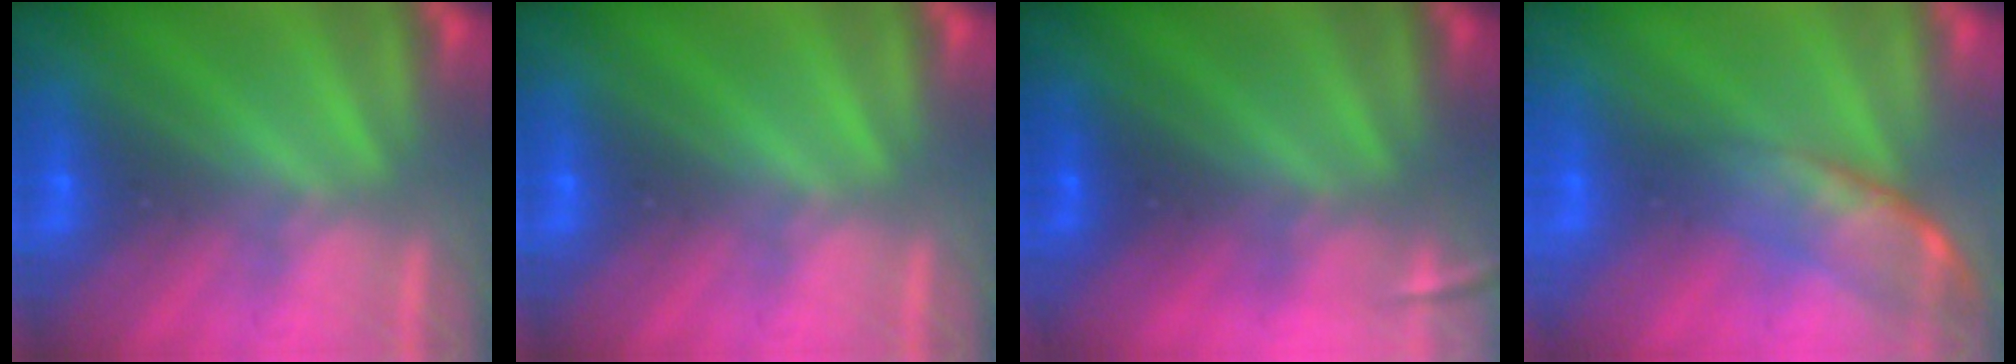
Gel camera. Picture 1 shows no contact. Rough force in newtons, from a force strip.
{"total": 0.0}
{"total": 1.7}
{"total": 2.6}